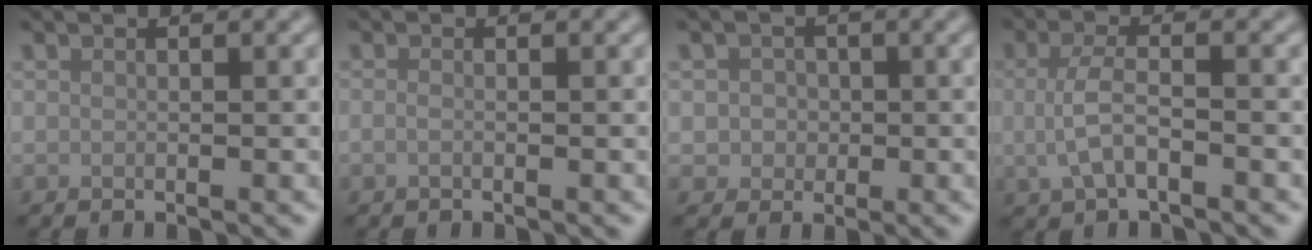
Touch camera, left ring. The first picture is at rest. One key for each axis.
{"total": 0.7, "fx": -0.2, "fy": 0.3, "fz": 0.6, "tx": -0.015, "ty": -0.003, "tz": -0.006}
{"total": 2.3, "fx": 0.1, "fy": 2.1, "fz": 0.8, "tx": 0.000, "ty": 0.002, "tz": -0.006}
{"total": 3.4, "fx": -0.6, "fy": 1.4, "fz": 3.0, "tx": -0.068, "ty": -0.003, "tz": -0.013}